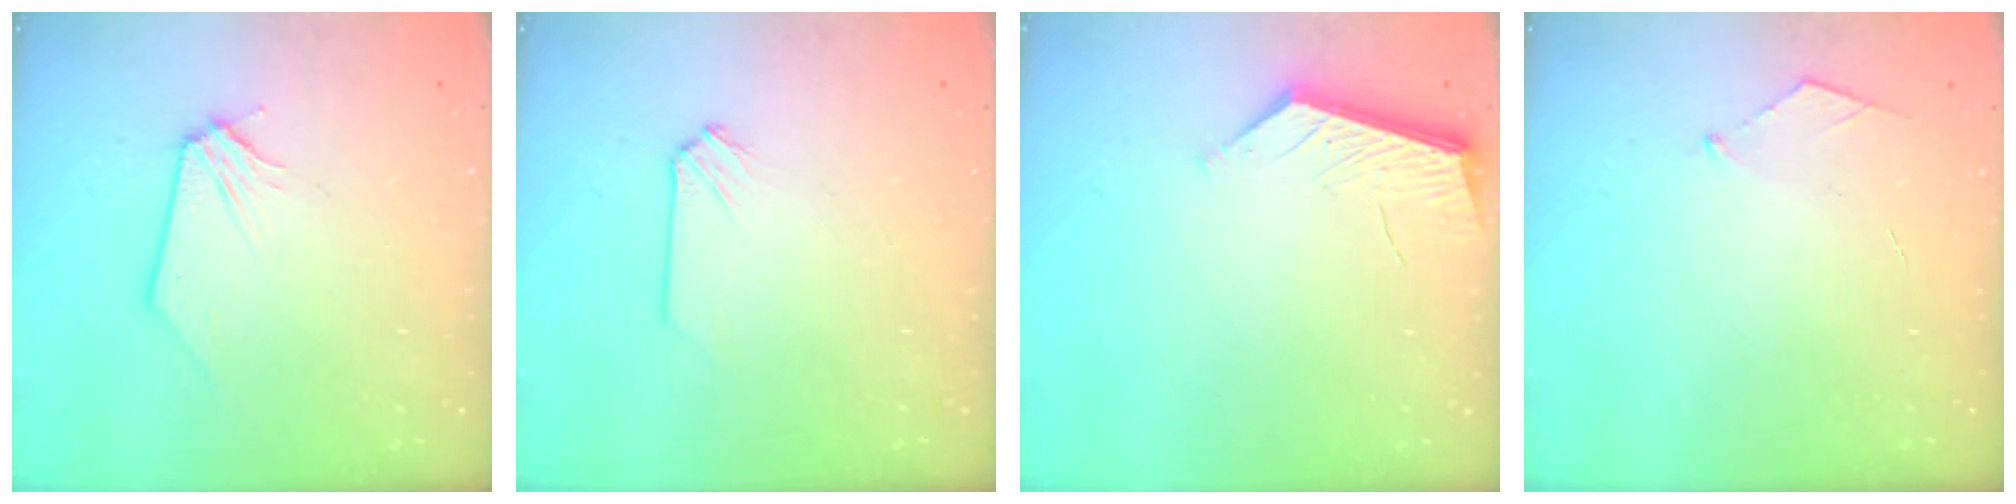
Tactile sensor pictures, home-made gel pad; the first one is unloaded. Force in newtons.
{"total": 0.0}
{"total": 4.3, "press": 4.3, "slide": 0.5}
{"total": 3.3, "press": 3.3, "slide": 0.4}